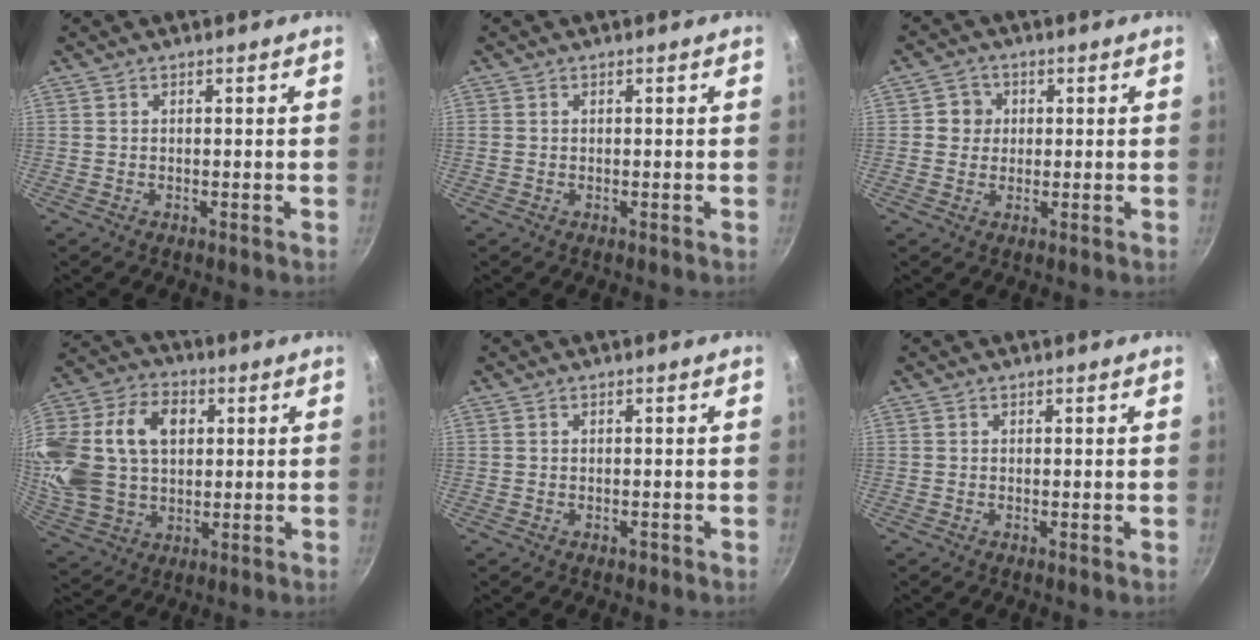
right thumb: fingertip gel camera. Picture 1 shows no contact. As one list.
[{"total": 0.6, "force": [0.1, 0.5, 0.2], "torque": [-0.004, 0.002, 0.001]}, {"total": 3.9, "force": [0.6, 3.8, 0.9], "torque": [0.017, 0.003, 0.002]}, {"total": 24.6, "force": [5.0, 17.3, 16.7], "torque": [-0.338, 0.014, 0.091]}, {"total": 0.7, "force": [-0.4, 0.5, 0.3], "torque": [-0.002, 0.003, -0.004]}, {"total": 0.0}]